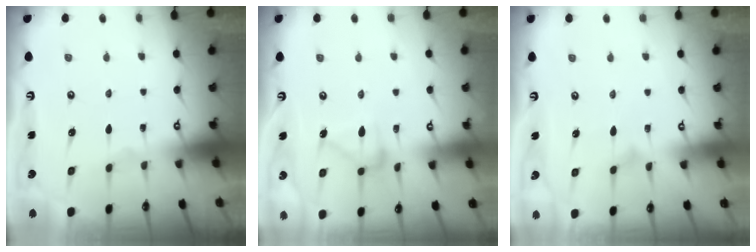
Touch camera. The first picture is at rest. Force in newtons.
{"total": 13.3, "press": 13.2, "slide": 0.6}
{"total": 6.9, "press": 6.9, "slide": 0.4}